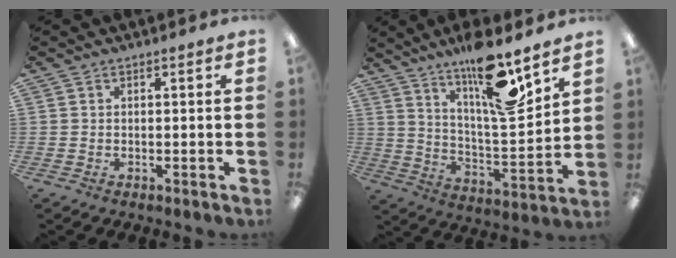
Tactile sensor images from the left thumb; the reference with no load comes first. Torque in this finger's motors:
{"motor_torque": [0.44, 0.37, 1.67, -1.10, 0.31]}